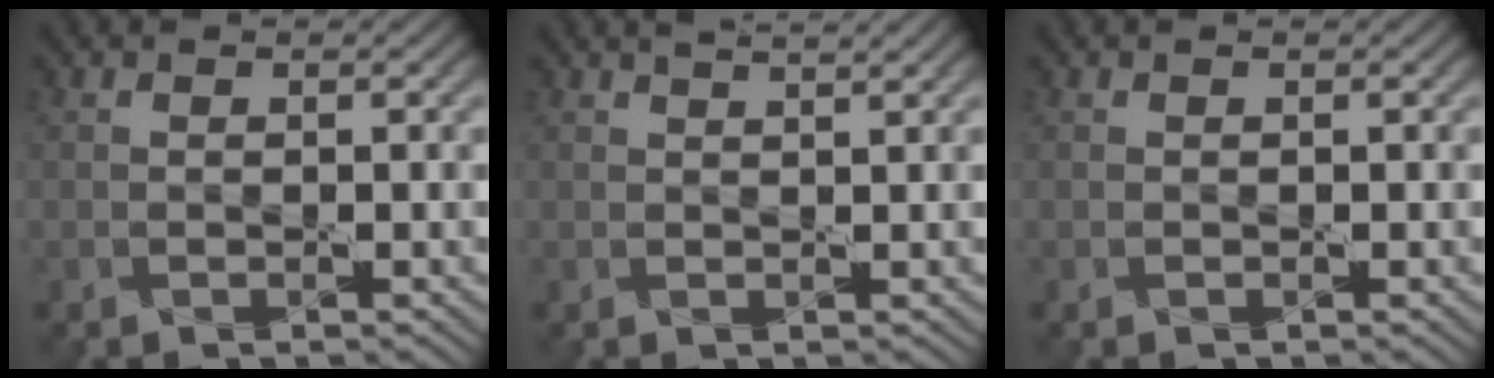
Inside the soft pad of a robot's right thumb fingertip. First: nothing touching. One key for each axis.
{"total": 2.0, "fx": 1.6, "fy": 0.4, "fz": 1.2, "tx": -0.013, "ty": 0.002, "tz": 0.013}
{"total": 0.0}